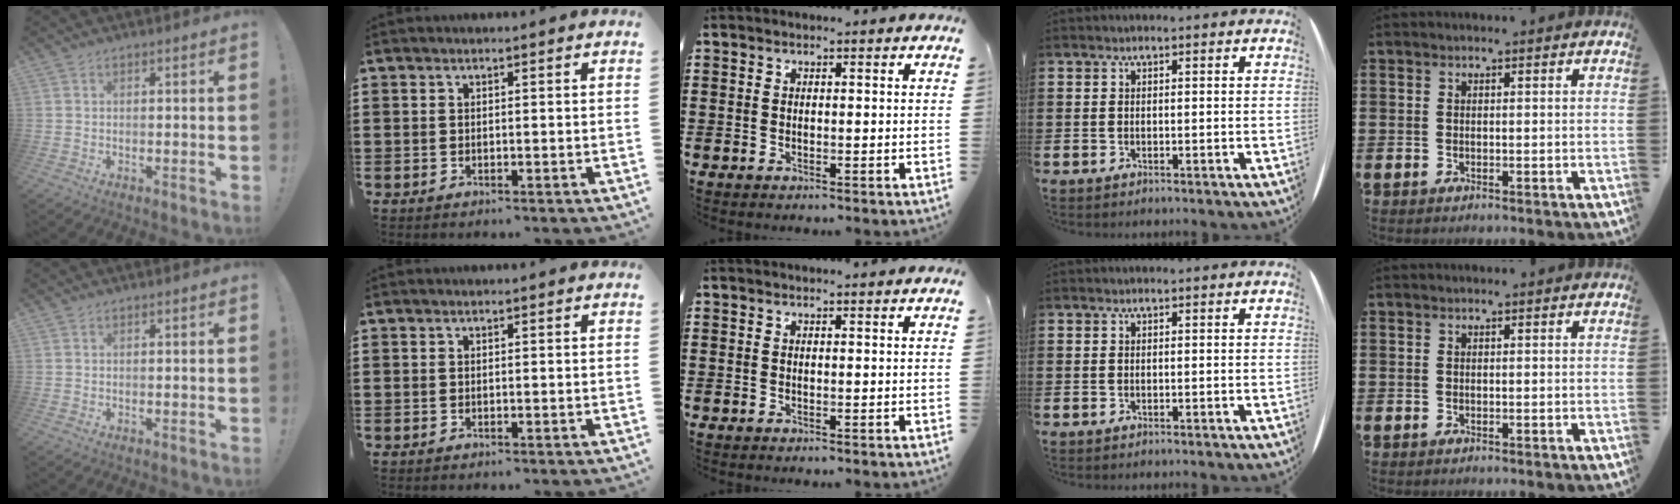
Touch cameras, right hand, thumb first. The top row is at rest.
{"middle": {"total": 0.5, "force": [0.5, 0.0, 0.1], "torque": [-0.004, -0.001, 0.010]}}